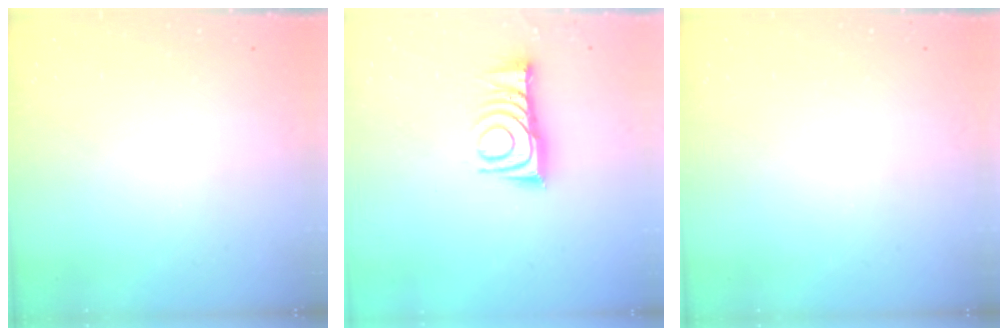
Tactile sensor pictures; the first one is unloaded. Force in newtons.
{"total": 10.6, "press": 10.6, "slide": 0.4}
{"total": 0.0}